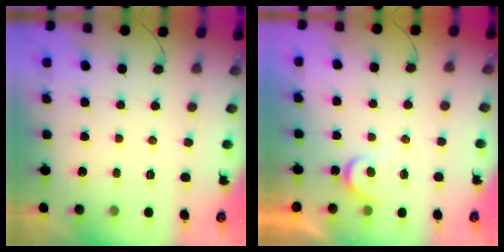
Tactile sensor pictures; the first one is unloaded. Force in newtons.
{"total": 3.4, "press": 3.4, "slide": 0.4}